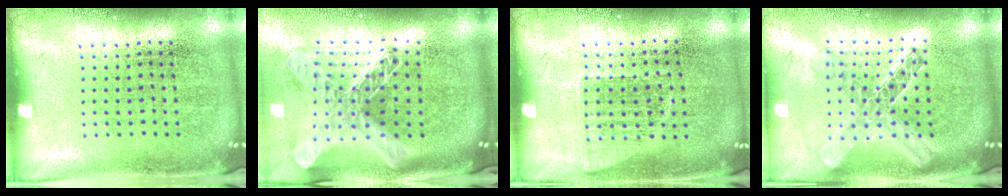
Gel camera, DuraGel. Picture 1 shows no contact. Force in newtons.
{"total": 2.9, "press": 2.1, "slide": 2.0}
{"total": 0.6, "press": 0.5, "slide": 0.2}
{"total": 2.1, "press": 1.8, "slide": 1.2}